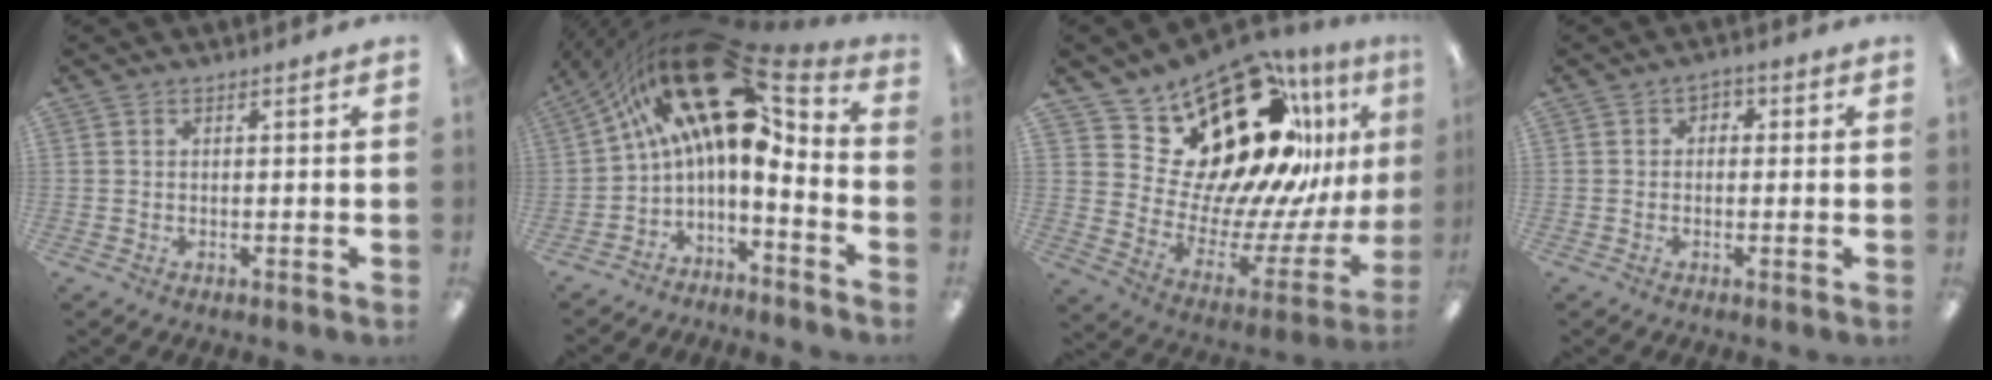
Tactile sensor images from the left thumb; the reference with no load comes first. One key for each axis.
{"total": 24.2, "fx": 9.4, "fy": 10.0, "fz": 19.9, "tx": -0.325, "ty": -0.052, "tz": 0.164}
{"total": 27.7, "fx": 16.7, "fy": 13.8, "fz": 17.3, "tx": -0.260, "ty": -0.130, "tz": 0.313}
{"total": 2.1, "fx": -0.7, "fy": 1.7, "fz": 1.1, "tx": -0.019, "ty": 0.010, "tz": -0.016}